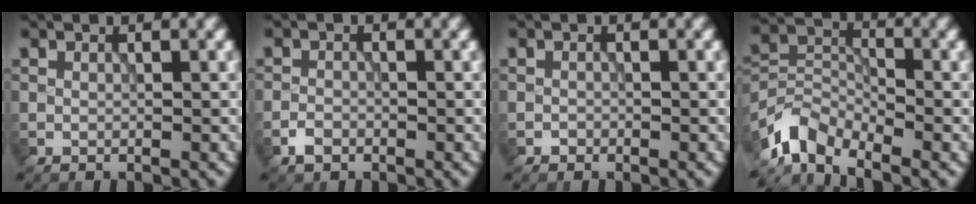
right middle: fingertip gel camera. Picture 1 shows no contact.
{"total": 1.4, "force": [-0.9, 0.9, 0.5], "torque": [-0.007, 0.001, -0.020]}
{"total": 0.5, "force": [-0.3, 0.4, 0.0], "torque": [0.003, -0.003, -0.007]}
{"total": 5.5, "force": [-4.3, 2.5, 2.4], "torque": [-0.043, -0.003, -0.097]}